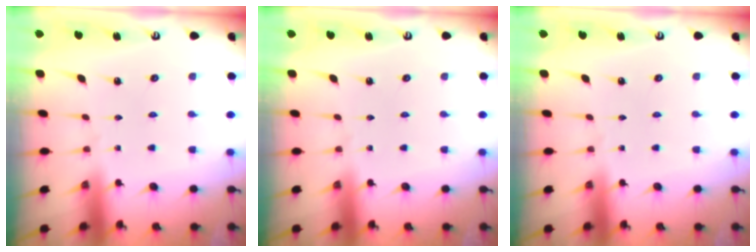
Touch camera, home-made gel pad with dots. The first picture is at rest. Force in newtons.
{"total": 0.0}
{"total": 0.0}